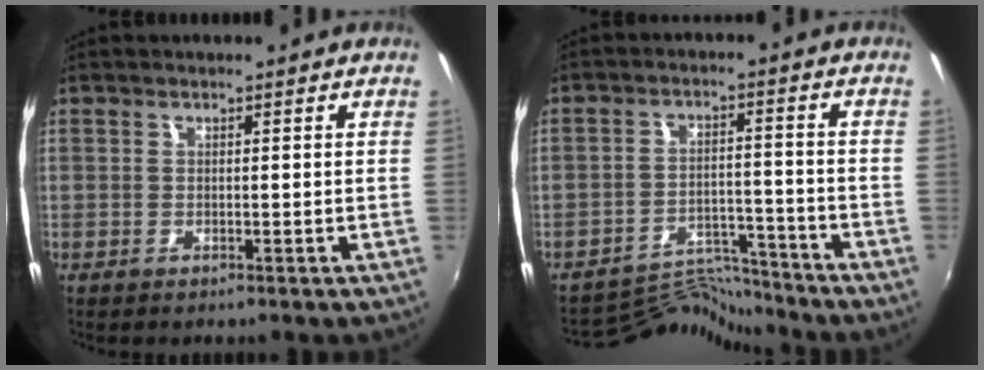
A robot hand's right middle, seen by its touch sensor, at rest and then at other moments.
{"total": 8.0, "force": [-7.9, -0.2, -1.1], "torque": [-0.003, 0.023, -0.137]}